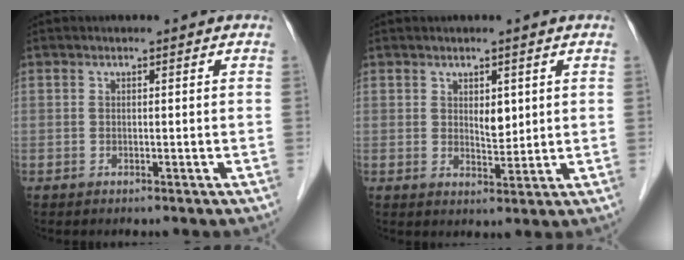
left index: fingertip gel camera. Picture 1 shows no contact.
{"total": 2.7, "force": [1.0, 1.3, 2.1], "torque": [-0.035, -0.002, 0.021]}